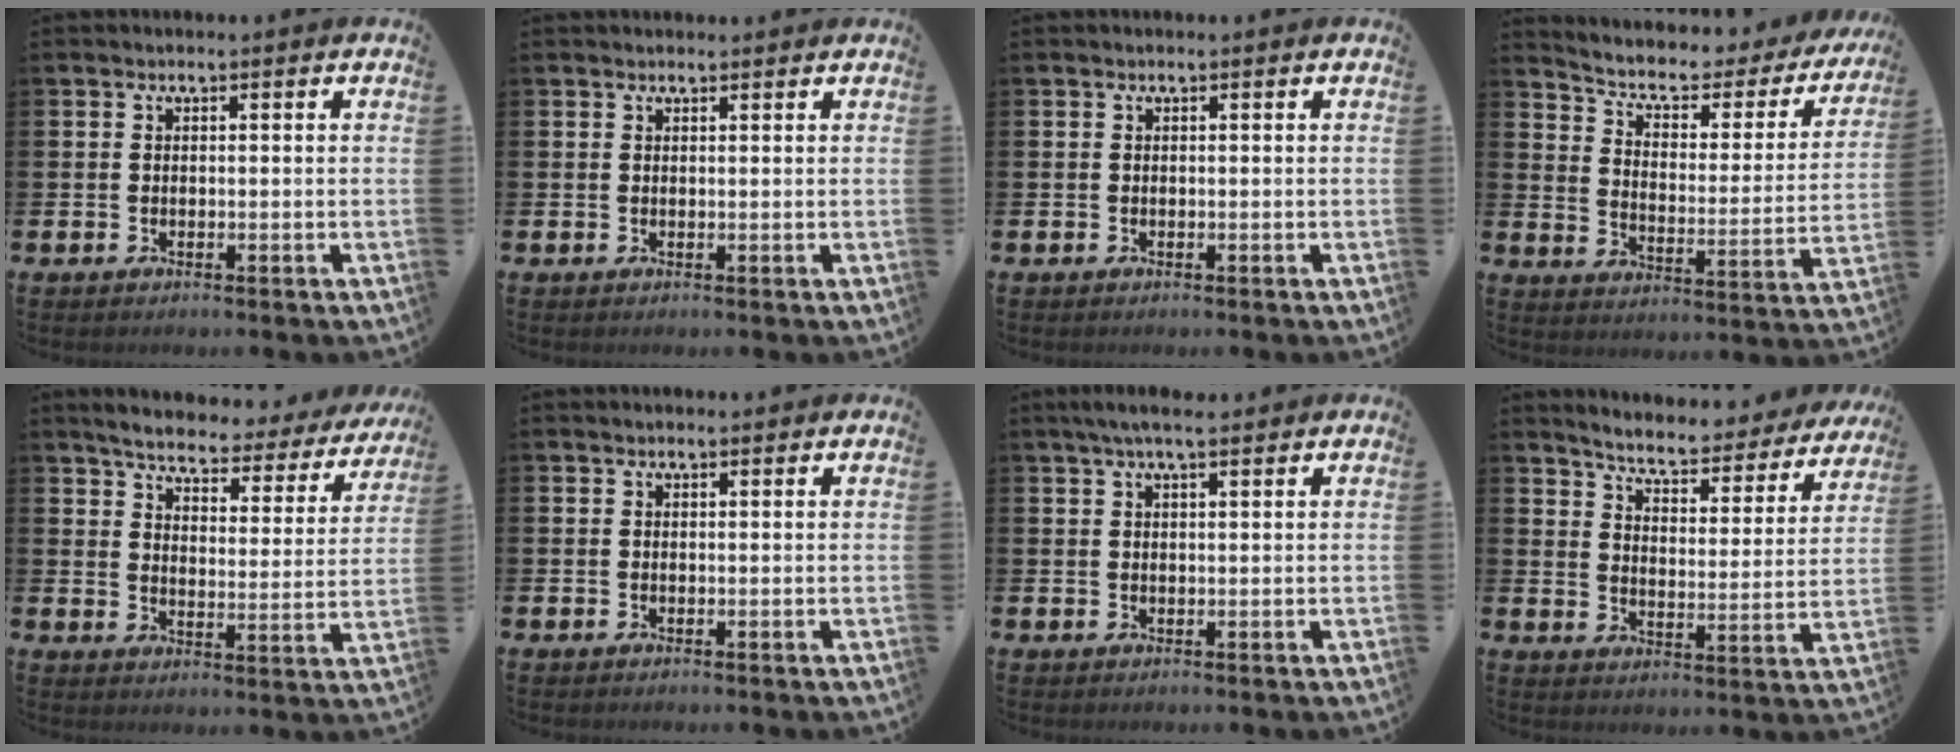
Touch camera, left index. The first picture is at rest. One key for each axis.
{"total": 0.8, "fx": 0.8, "fy": 0.1, "fz": 0.1, "tx": 0.006, "ty": -0.002, "tz": 0.012}
{"total": 0.0}
{"total": 5.7, "fx": 4.6, "fy": 2.3, "fz": 2.4, "tx": -0.079, "ty": -0.032, "tz": 0.072}
{"total": 4.7, "fx": 4.3, "fy": 1.0, "fz": 1.7, "tx": -0.051, "ty": -0.036, "tz": 0.064}
{"total": 0.8, "fx": 0.7, "fy": 0.1, "fz": 0.2, "tx": -0.003, "ty": 0.001, "tz": 0.013}
{"total": 4.1, "fx": 3.0, "fy": 0.8, "fz": 2.6, "tx": -0.046, "ty": -0.005, "tz": 0.052}
{"total": 5.6, "fx": 5.3, "fy": 0.8, "fz": 1.6, "tx": -0.054, "ty": -0.046, "tz": 0.084}